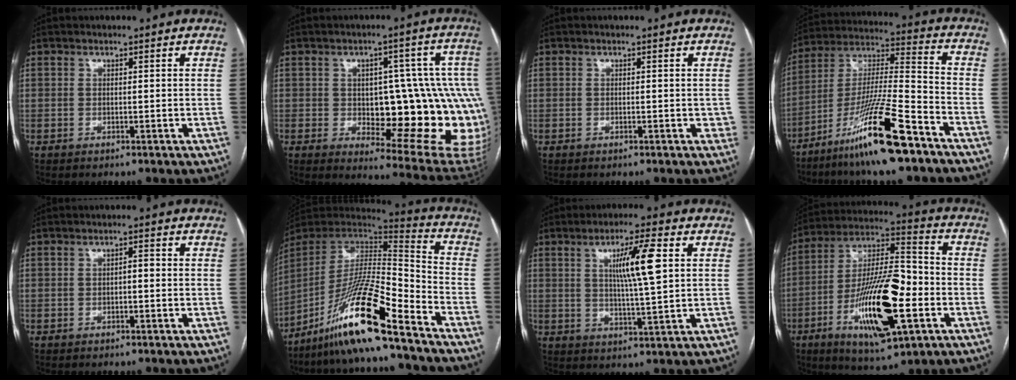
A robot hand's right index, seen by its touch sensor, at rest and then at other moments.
{"total": 21.8, "force": [-1.6, 7.8, 20.3], "torque": [-0.172, 0.032, 0.013]}
{"total": 0.8, "force": [-0.1, 0.6, 0.6], "torque": [-0.003, 0.004, 0.000]}
{"total": 17.5, "force": [-11.1, 0.6, 13.5], "torque": [-0.277, -0.026, -0.202]}
{"total": 1.2, "force": [-0.3, 0.4, 1.1], "torque": [-0.014, 0.005, -0.005]}
{"total": 18.6, "force": [-13.0, 1.0, 13.4], "torque": [-0.272, -0.011, -0.238]}
{"total": 8.7, "force": [2.4, 0.3, 8.4], "torque": [-0.144, 0.000, 0.040]}
{"total": 20.1, "force": [-6.2, 5.3, 18.4], "torque": [-0.354, -0.003, -0.097]}